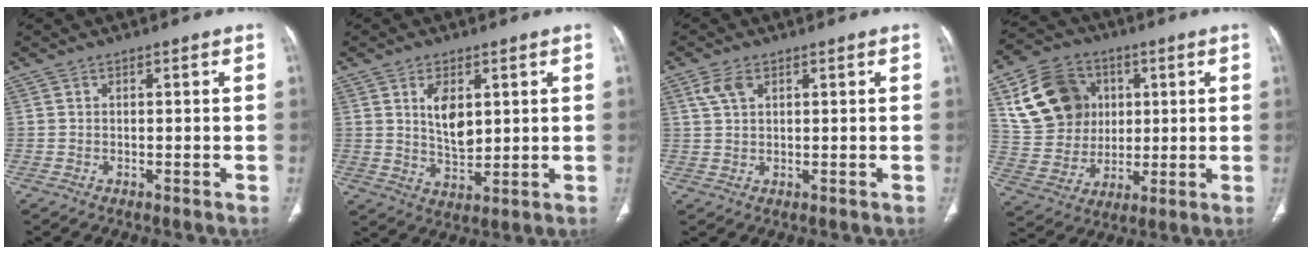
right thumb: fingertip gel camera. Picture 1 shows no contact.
{"total": 7.2, "force": [2.2, 3.9, 5.6], "torque": [-0.082, -0.018, 0.047]}
{"total": 3.6, "force": [1.7, 2.1, 2.4], "torque": [-0.052, 0.004, 0.040]}
{"total": 17.8, "force": [5.2, 14.6, 8.7], "torque": [-0.132, 0.002, 0.104]}